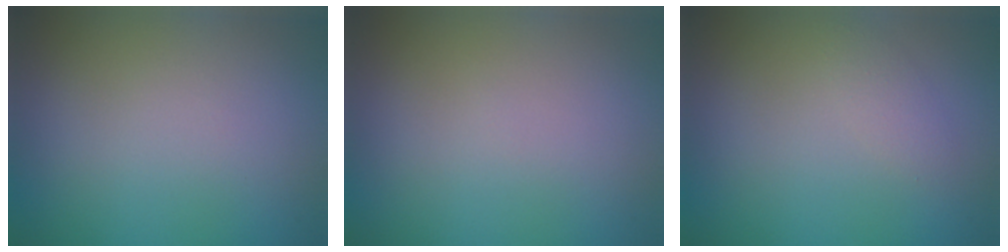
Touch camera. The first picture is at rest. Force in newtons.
{"total": 0.0}
{"total": 1.2, "press": 1.2, "slide": 0.0}